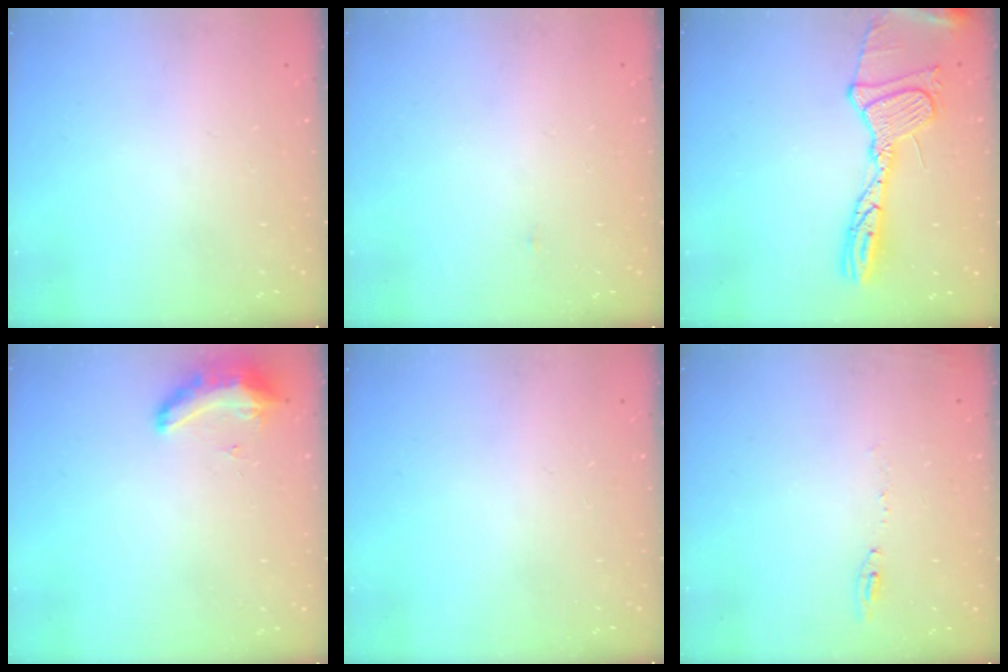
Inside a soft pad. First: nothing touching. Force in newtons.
{"total": 9.0, "press": 1.8, "slide": 8.9}
{"total": 19.3, "press": 19.2, "slide": 1.8}
{"total": 8.6, "press": 8.5, "slide": 1.2}
{"total": 0.0}
{"total": 4.7, "press": 4.7, "slide": 0.6}